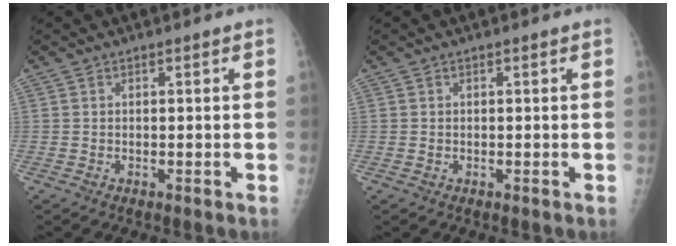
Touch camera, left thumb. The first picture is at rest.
{"total": 0.8, "force": [-0.1, 0.6, 0.5], "torque": [-0.009, 0.003, 0.001]}